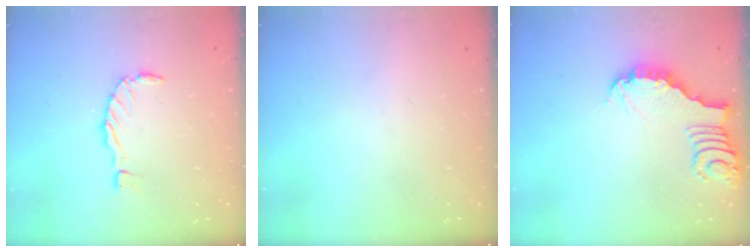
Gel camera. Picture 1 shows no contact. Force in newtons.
{"total": 0.0}
{"total": 3.5, "press": 3.5, "slide": 0.3}